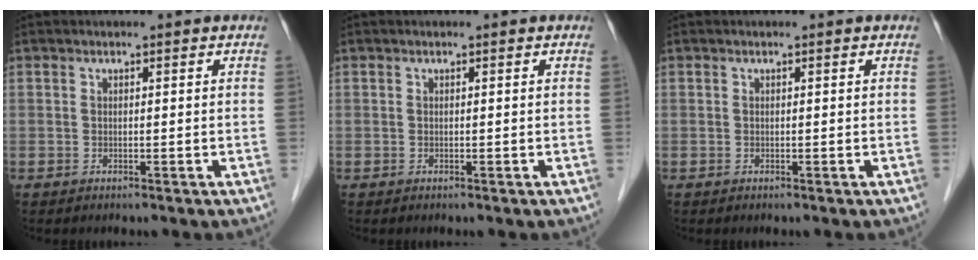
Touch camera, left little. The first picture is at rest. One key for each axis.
{"total": 0.0}
{"total": 0.0}